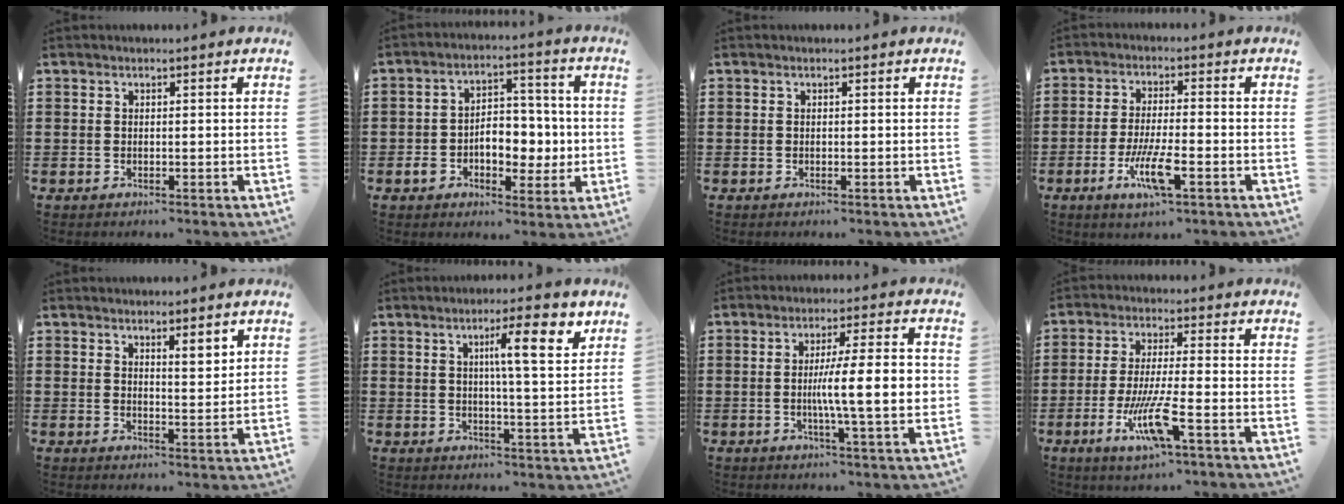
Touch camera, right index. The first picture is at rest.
{"total": 7.1, "force": [-1.4, 5.2, 4.7], "torque": [-0.068, 0.007, -0.028]}
{"total": 0.0}
{"total": 7.1, "force": [-3.1, 1.3, 6.2], "torque": [-0.127, -0.013, -0.058]}
{"total": 3.3, "force": [2.3, 0.9, 2.1], "torque": [-0.038, 0.004, 0.039]}
{"total": 9.0, "force": [4.4, 1.4, 7.8], "torque": [-0.129, -0.005, 0.064]}
{"total": 10.5, "force": [-0.7, 1.1, 10.4], "torque": [-0.162, -0.007, -0.017]}
{"total": 8.7, "force": [-3.6, 1.0, 7.9], "torque": [-0.160, -0.017, -0.069]}